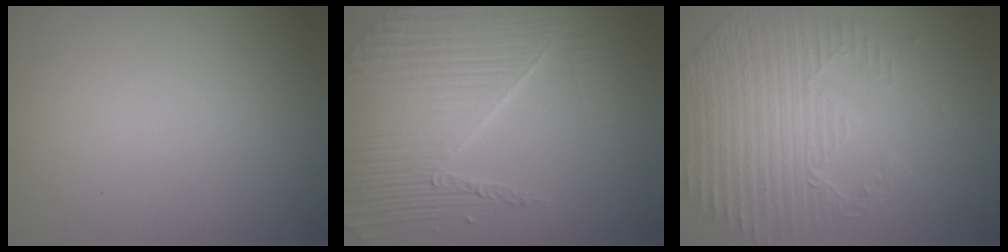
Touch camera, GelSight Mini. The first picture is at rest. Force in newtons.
{"total": 8.5, "press": 5.6, "slide": 6.3}
{"total": 4.8, "press": 3.5, "slide": 3.3}